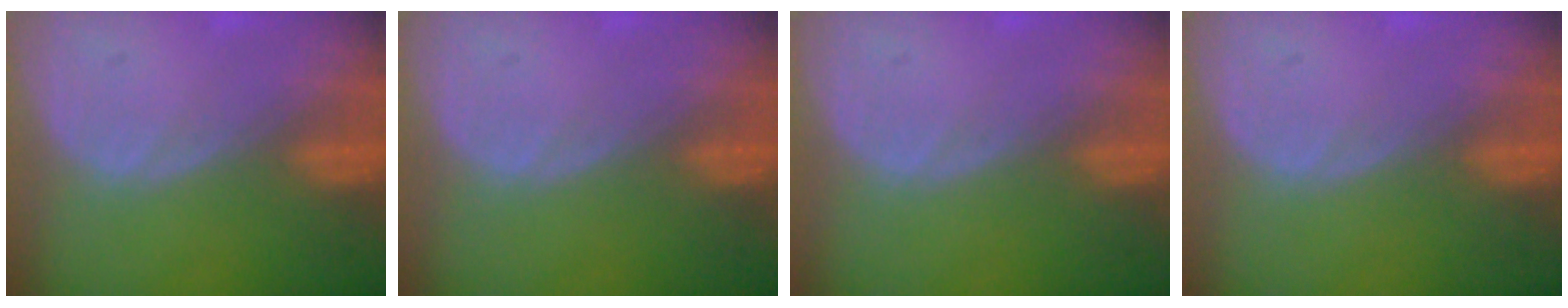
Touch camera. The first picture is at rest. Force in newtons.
{"total": 0.0}
{"total": 0.0}
{"total": 0.0}